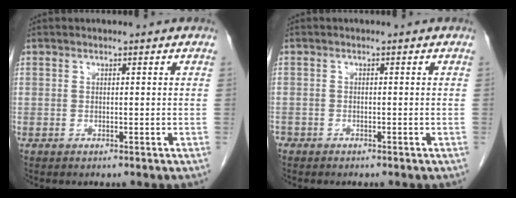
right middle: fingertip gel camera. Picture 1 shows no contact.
{"total": 1.5, "force": [-1.2, 0.8, 0.2], "torque": [-0.009, 0.000, -0.021]}